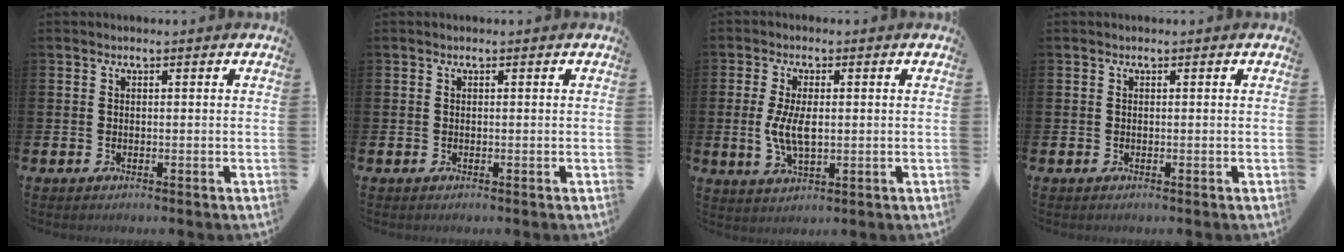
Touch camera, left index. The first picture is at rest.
{"total": 0.0}
{"total": 5.3, "force": [0.1, 2.5, 4.7], "torque": [-0.091, 0.002, -0.001]}
{"total": 0.0}